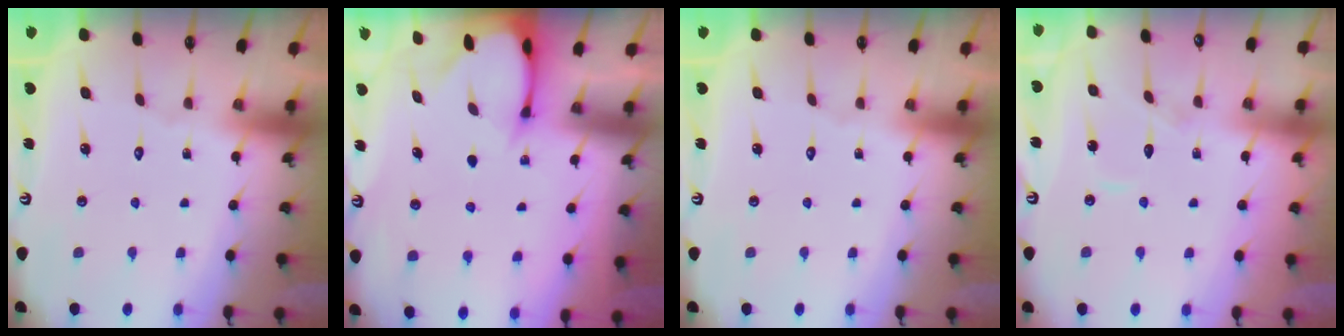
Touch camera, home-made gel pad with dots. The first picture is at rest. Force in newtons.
{"total": 2.6, "press": 2.6, "slide": 0.3}
{"total": 0.0}
{"total": 5.3, "press": 5.2, "slide": 0.7}